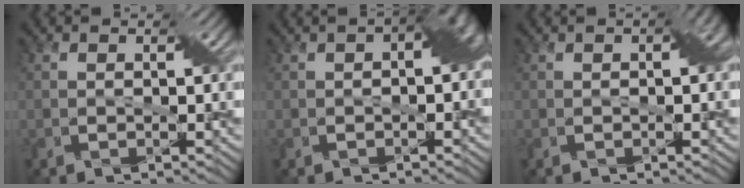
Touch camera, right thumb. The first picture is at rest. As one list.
[{"total": 4.9, "force": [0.1, 2.6, 4.2], "torque": [-0.049, 0.008, 0.000]}, {"total": 2.1, "force": [0.2, 0.9, 1.9], "torque": [-0.026, 0.008, 0.001]}]